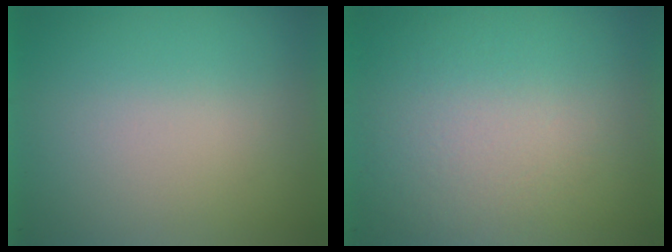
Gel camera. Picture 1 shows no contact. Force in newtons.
{"total": 4.0}